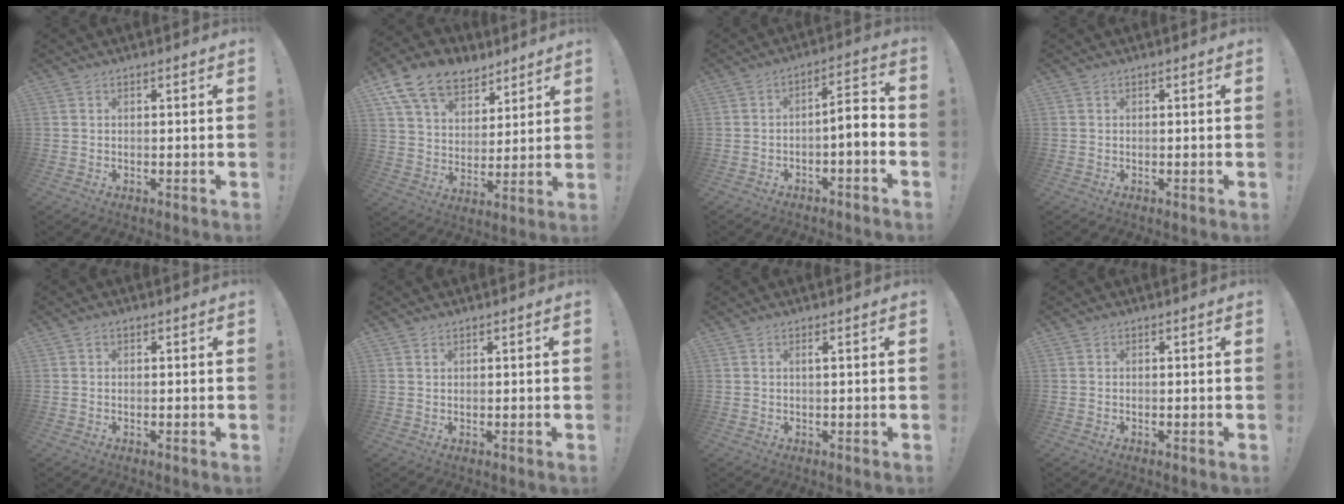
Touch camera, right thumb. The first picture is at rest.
{"total": 15.3, "force": [9.9, 9.7, 6.4], "torque": [-0.108, -0.063, 0.189]}
{"total": 5.3, "force": [-2.6, 0.8, 4.6], "torque": [-0.069, 0.002, -0.048]}
{"total": 0.0}
{"total": 0.5, "force": [0.2, 0.3, 0.4], "torque": [0.000, -0.001, 0.001]}
{"total": 0.8, "force": [0.8, 0.2, 0.1], "torque": [0.005, -0.004, 0.014]}
{"total": 0.9, "force": [0.3, -0.2, 0.8], "torque": [-0.009, -0.003, 0.001]}
{"total": 0.0}